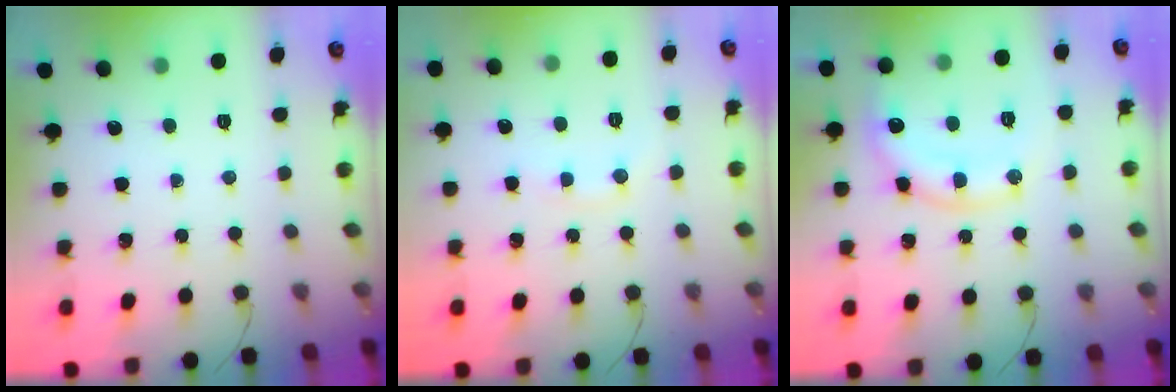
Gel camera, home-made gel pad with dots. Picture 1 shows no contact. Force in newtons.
{"total": 5.3, "press": 5.1, "slide": 1.6}
{"total": 13.2, "press": 13.2, "slide": 0.8}